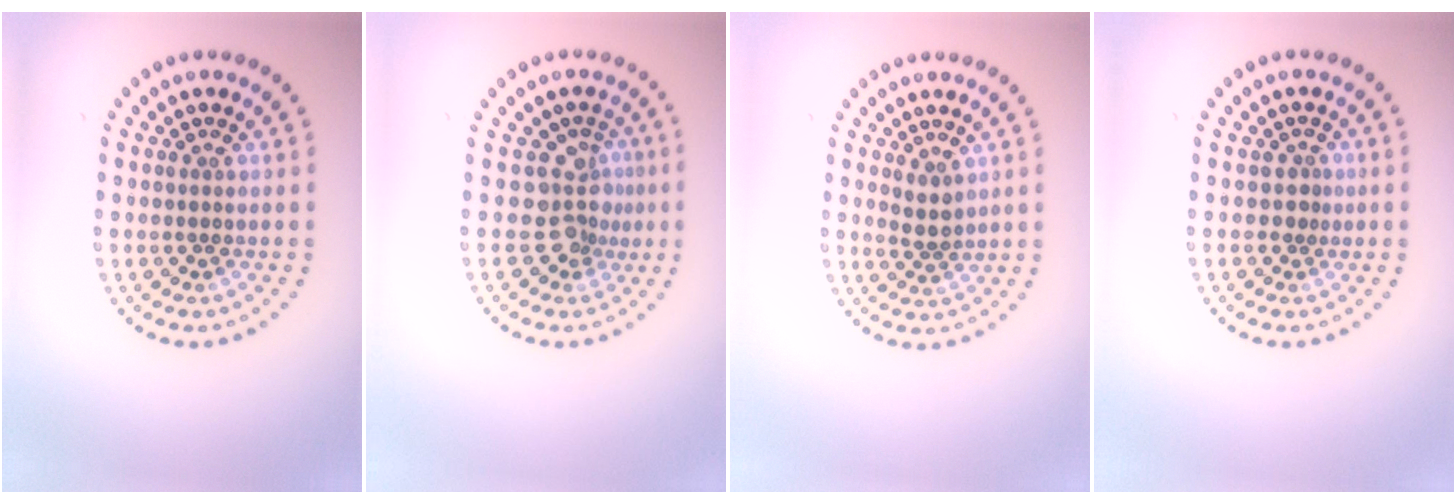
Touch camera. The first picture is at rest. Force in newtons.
{"total": 3.1, "press": 2.2, "slide": 2.2}
{"total": 1.7, "press": 1.4, "slide": 1.0}
{"total": 0.8, "press": 0.6, "slide": 0.6}